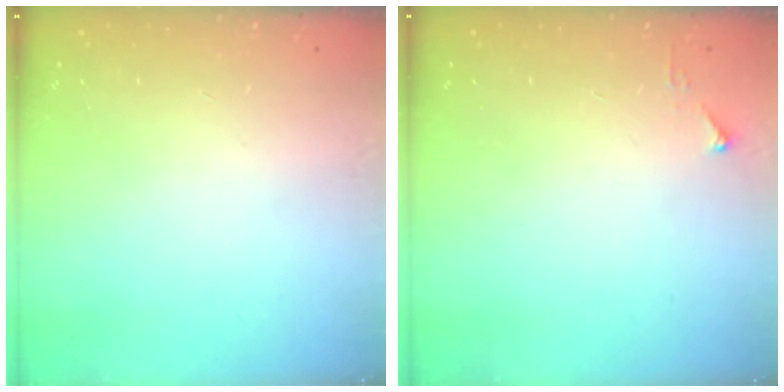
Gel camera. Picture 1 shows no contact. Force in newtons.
{"total": 3.1, "press": 3.1, "slide": 0.4}